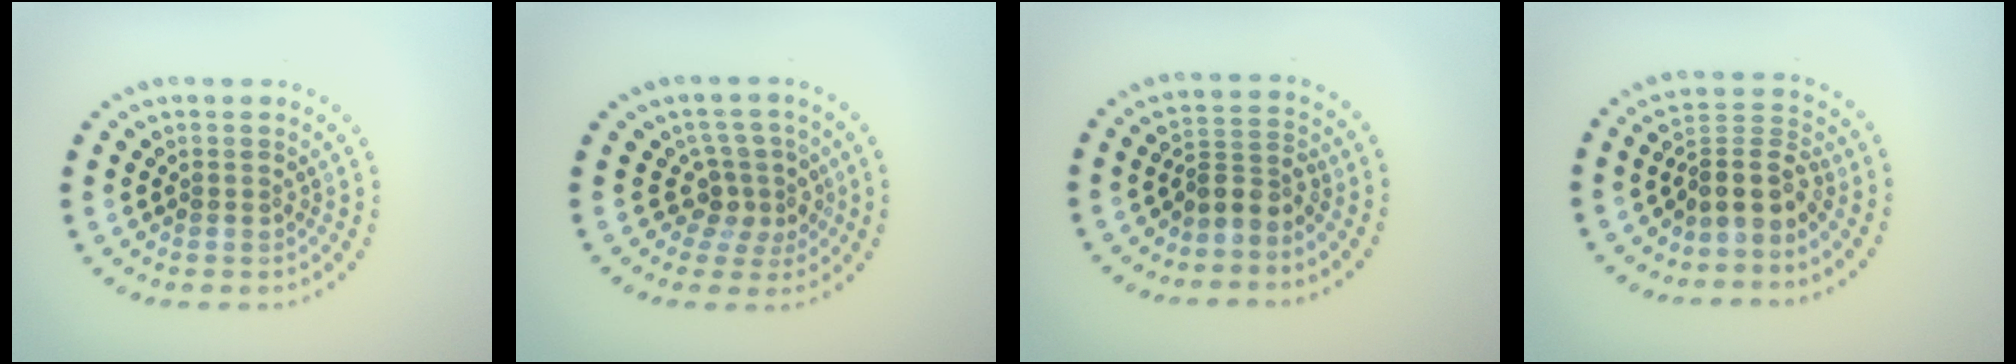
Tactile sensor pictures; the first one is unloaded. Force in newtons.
{"total": 3.1, "press": 2.3, "slide": 2.1}
{"total": 2.6, "press": 1.9, "slide": 1.8}
{"total": 3.8, "press": 3.0, "slide": 2.4}